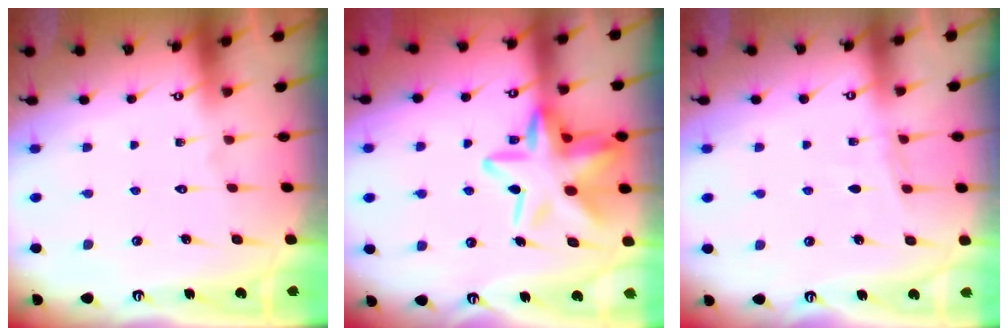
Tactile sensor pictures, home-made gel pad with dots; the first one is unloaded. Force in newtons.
{"total": 17.4, "press": 17.3, "slide": 1.5}
{"total": 4.2, "press": 4.2, "slide": 0.4}